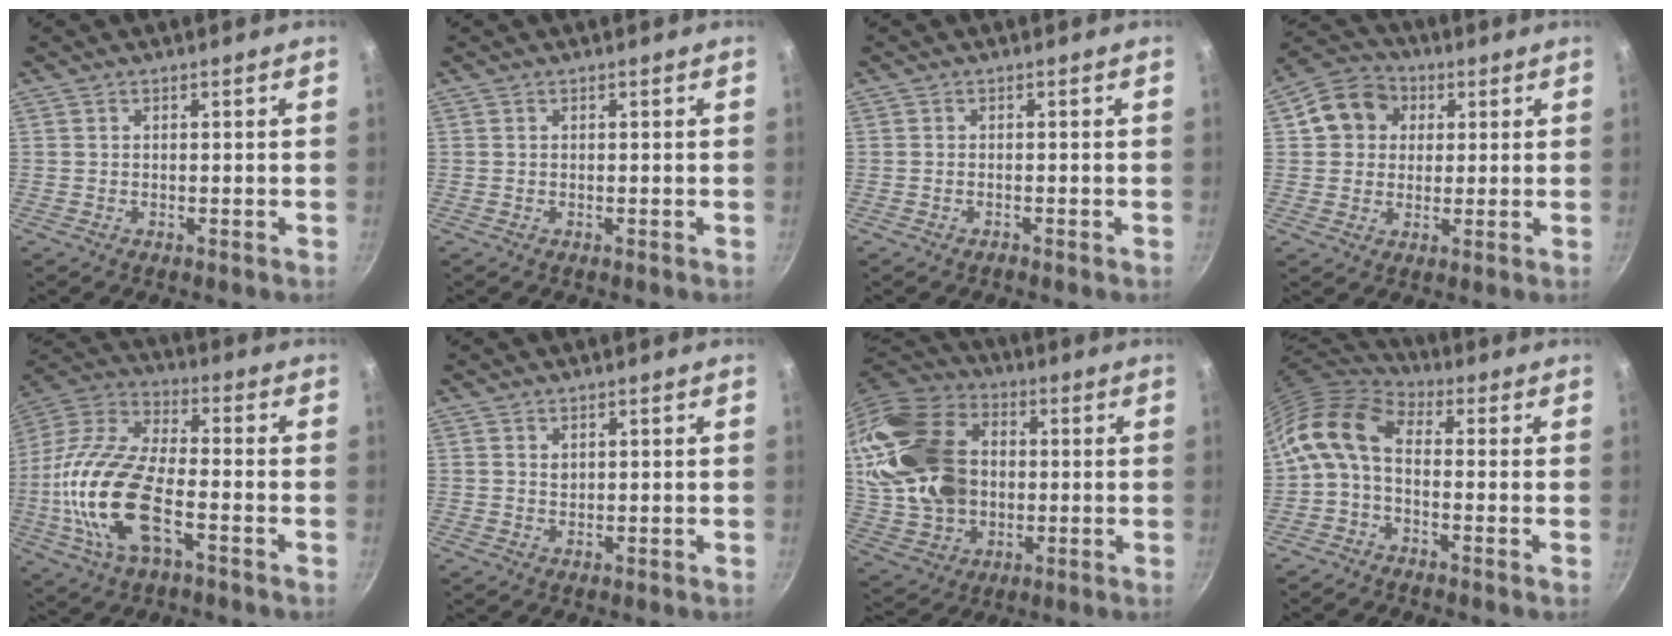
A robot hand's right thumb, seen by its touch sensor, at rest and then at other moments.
{"total": 0.0}
{"total": 0.6, "force": [-0.5, 0.2, 0.2], "torque": [-0.006, 0.005, -0.009]}
{"total": 9.8, "force": [2.2, 8.6, 4.2], "torque": [-0.048, 0.008, 0.026]}
{"total": 20.3, "force": [-5.3, 9.2, 17.2], "torque": [-0.371, 0.023, -0.099]}
{"total": 1.0, "force": [0.5, 0.6, 0.6], "torque": [-0.002, -0.004, 0.010]}
{"total": 30.9, "force": [3.1, 22.7, 20.7], "torque": [-0.471, 0.042, 0.064]}
{"total": 11.2, "force": [-0.5, 6.5, 9.1], "torque": [-0.177, 0.037, -0.030]}